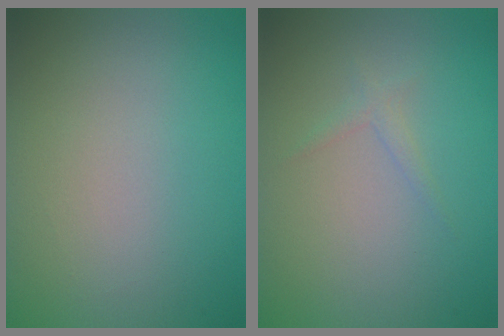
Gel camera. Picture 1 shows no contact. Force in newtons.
{"total": 0.8, "press": 0.8, "slide": 0.0}